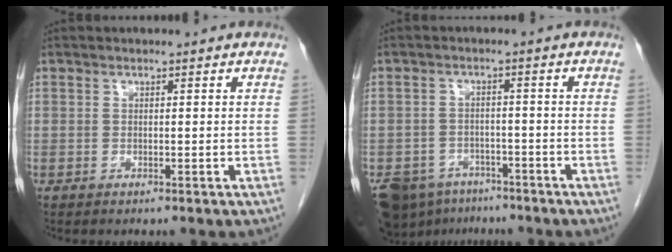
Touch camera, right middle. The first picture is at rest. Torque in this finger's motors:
{"motor_torque": [1.02, -1.05, 0.61, 0.11]}